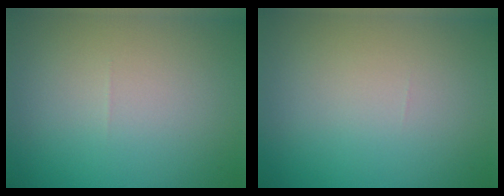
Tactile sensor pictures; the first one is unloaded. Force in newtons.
{"total": 0.0}